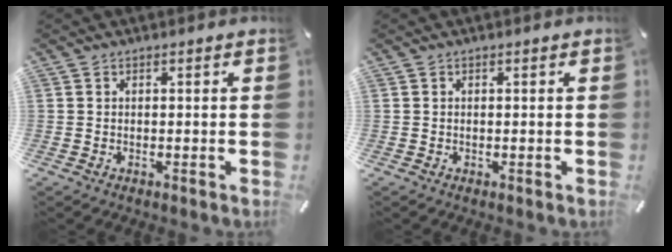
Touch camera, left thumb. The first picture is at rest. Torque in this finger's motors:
{"motor_torque": [-0.01, -0.01, -0.02, 0.15, 0.00]}